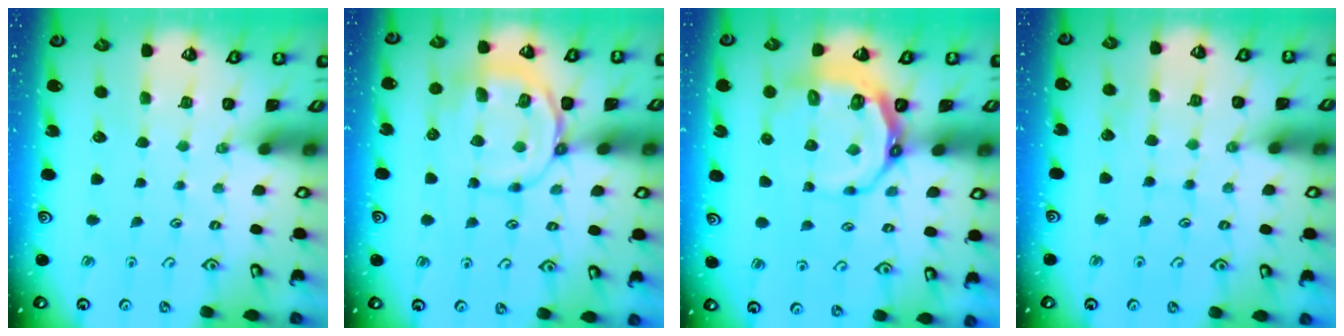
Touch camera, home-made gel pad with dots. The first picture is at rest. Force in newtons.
{"total": 11.4, "press": 11.3, "slide": 1.1}
{"total": 8.7, "press": 7.9, "slide": 3.8}
{"total": 2.8, "press": 2.8, "slide": 0.3}